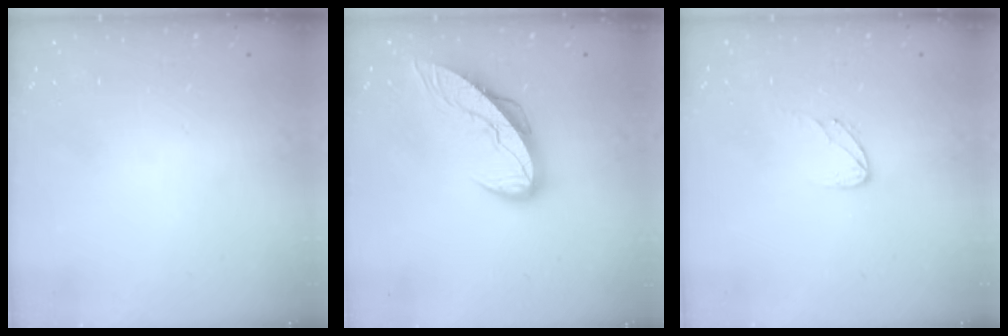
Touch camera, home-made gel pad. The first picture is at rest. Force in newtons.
{"total": 9.8, "press": 9.7, "slide": 0.9}
{"total": 4.7, "press": 4.7, "slide": 0.4}